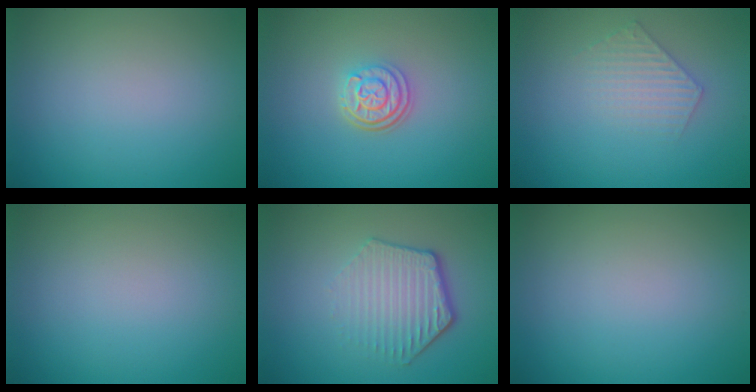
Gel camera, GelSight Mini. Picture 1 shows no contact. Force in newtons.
{"total": 3.0, "press": 2.4, "slide": 1.7}
{"total": 2.2, "press": 2.1, "slide": 0.4}
{"total": 0.0}
{"total": 4.2, "press": 3.2, "slide": 2.7}
{"total": 0.0}